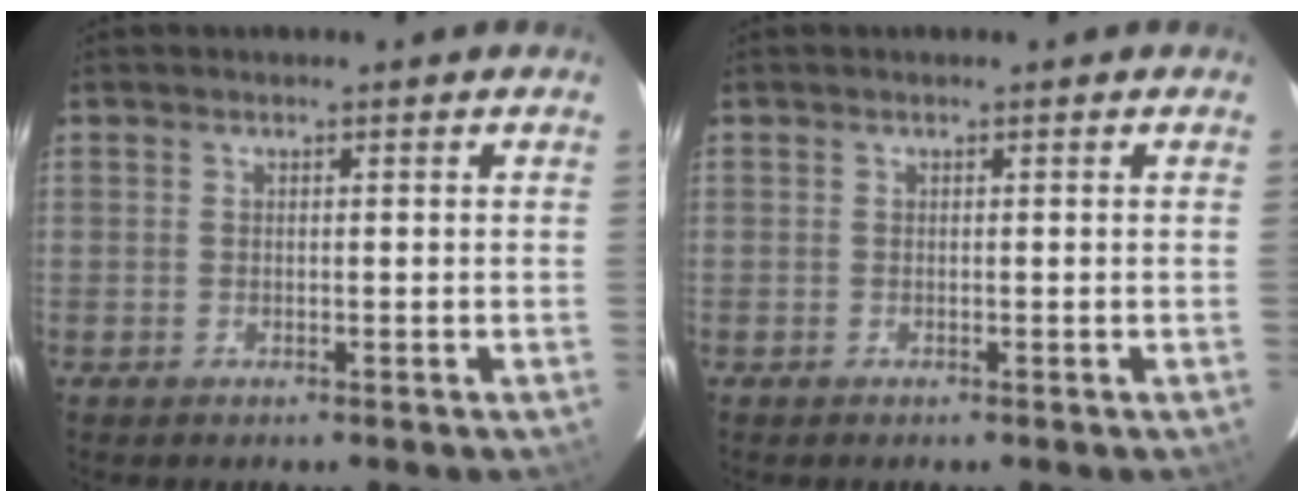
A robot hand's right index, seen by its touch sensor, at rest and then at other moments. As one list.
[{"total": 0.0}]